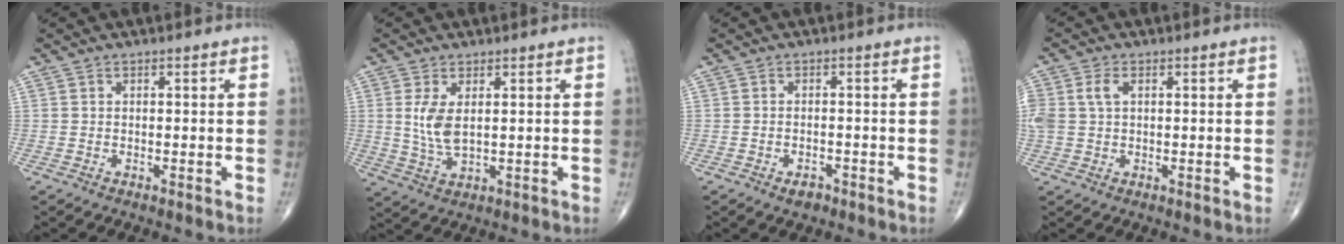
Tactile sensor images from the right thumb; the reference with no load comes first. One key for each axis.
{"total": 5.6, "fx": 1.2, "fy": 2.5, "fz": 4.9, "tx": -0.103, "ty": -0.013, "tz": 0.031}
{"total": 2.3, "fx": -1.5, "fy": 1.3, "fz": 1.2, "tx": -0.017, "ty": 0.006, "tz": -0.019}
{"total": 5.6, "fx": 1.3, "fy": 3.7, "fz": 4.0, "tx": -0.108, "ty": 0.015, "tz": 0.030}